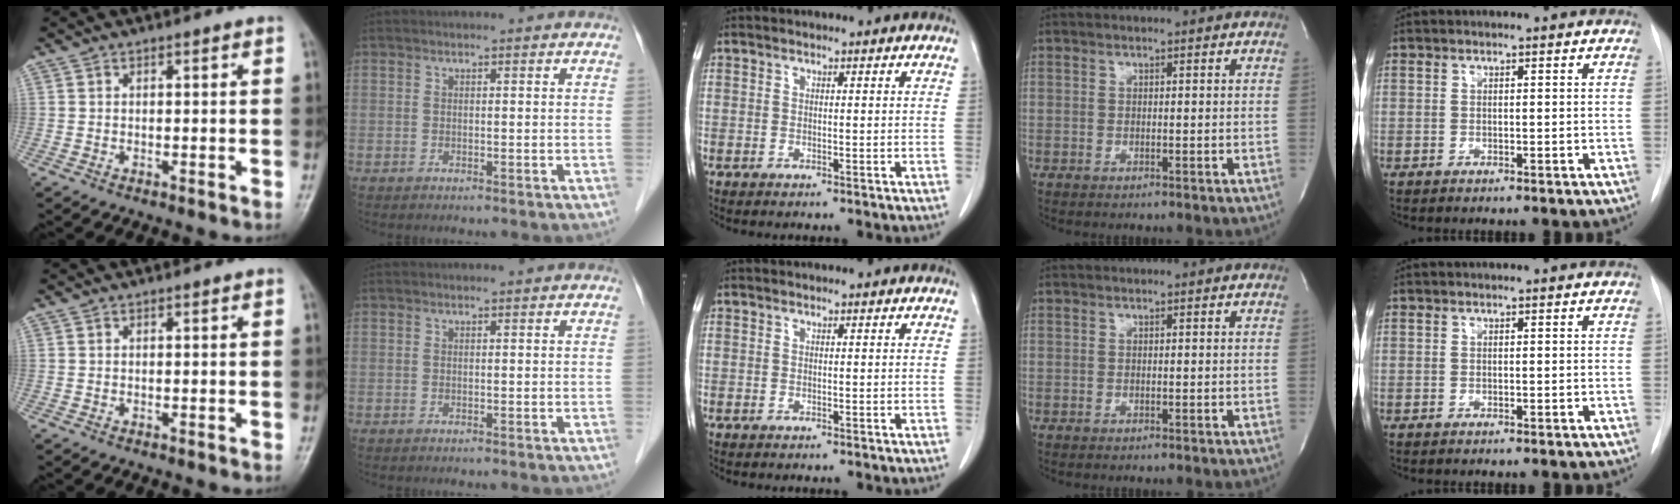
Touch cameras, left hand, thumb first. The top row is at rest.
{}